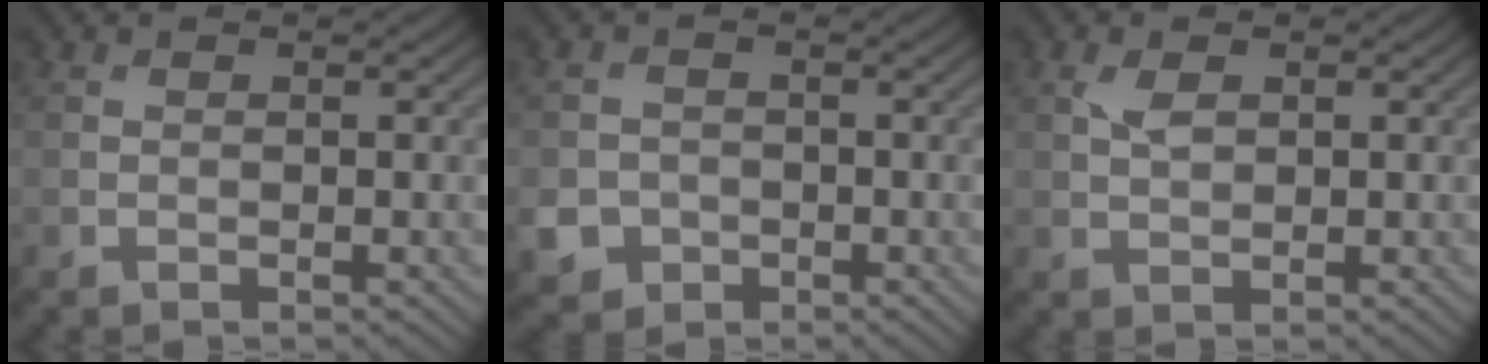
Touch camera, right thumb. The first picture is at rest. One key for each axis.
{"total": 3.5, "fx": -1.6, "fy": 3.0, "fz": 1.0, "tx": -0.024, "ty": -0.009, "tz": -0.033}
{"total": 2.1, "fx": 0.7, "fy": 1.2, "fz": 1.6, "tx": -0.039, "ty": 0.000, "tz": 0.015}